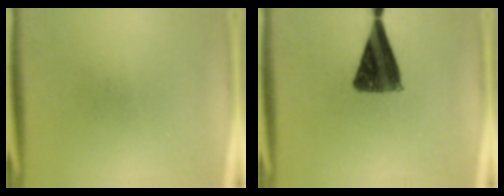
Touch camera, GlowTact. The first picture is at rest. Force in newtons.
{"total": 10.7}